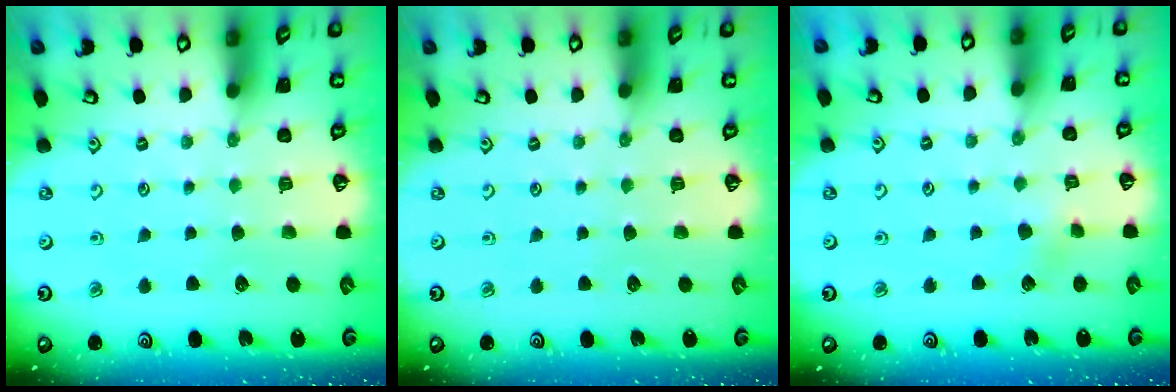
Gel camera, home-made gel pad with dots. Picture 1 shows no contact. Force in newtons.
{"total": 0.0}
{"total": 3.9, "press": 3.7, "slide": 0.9}